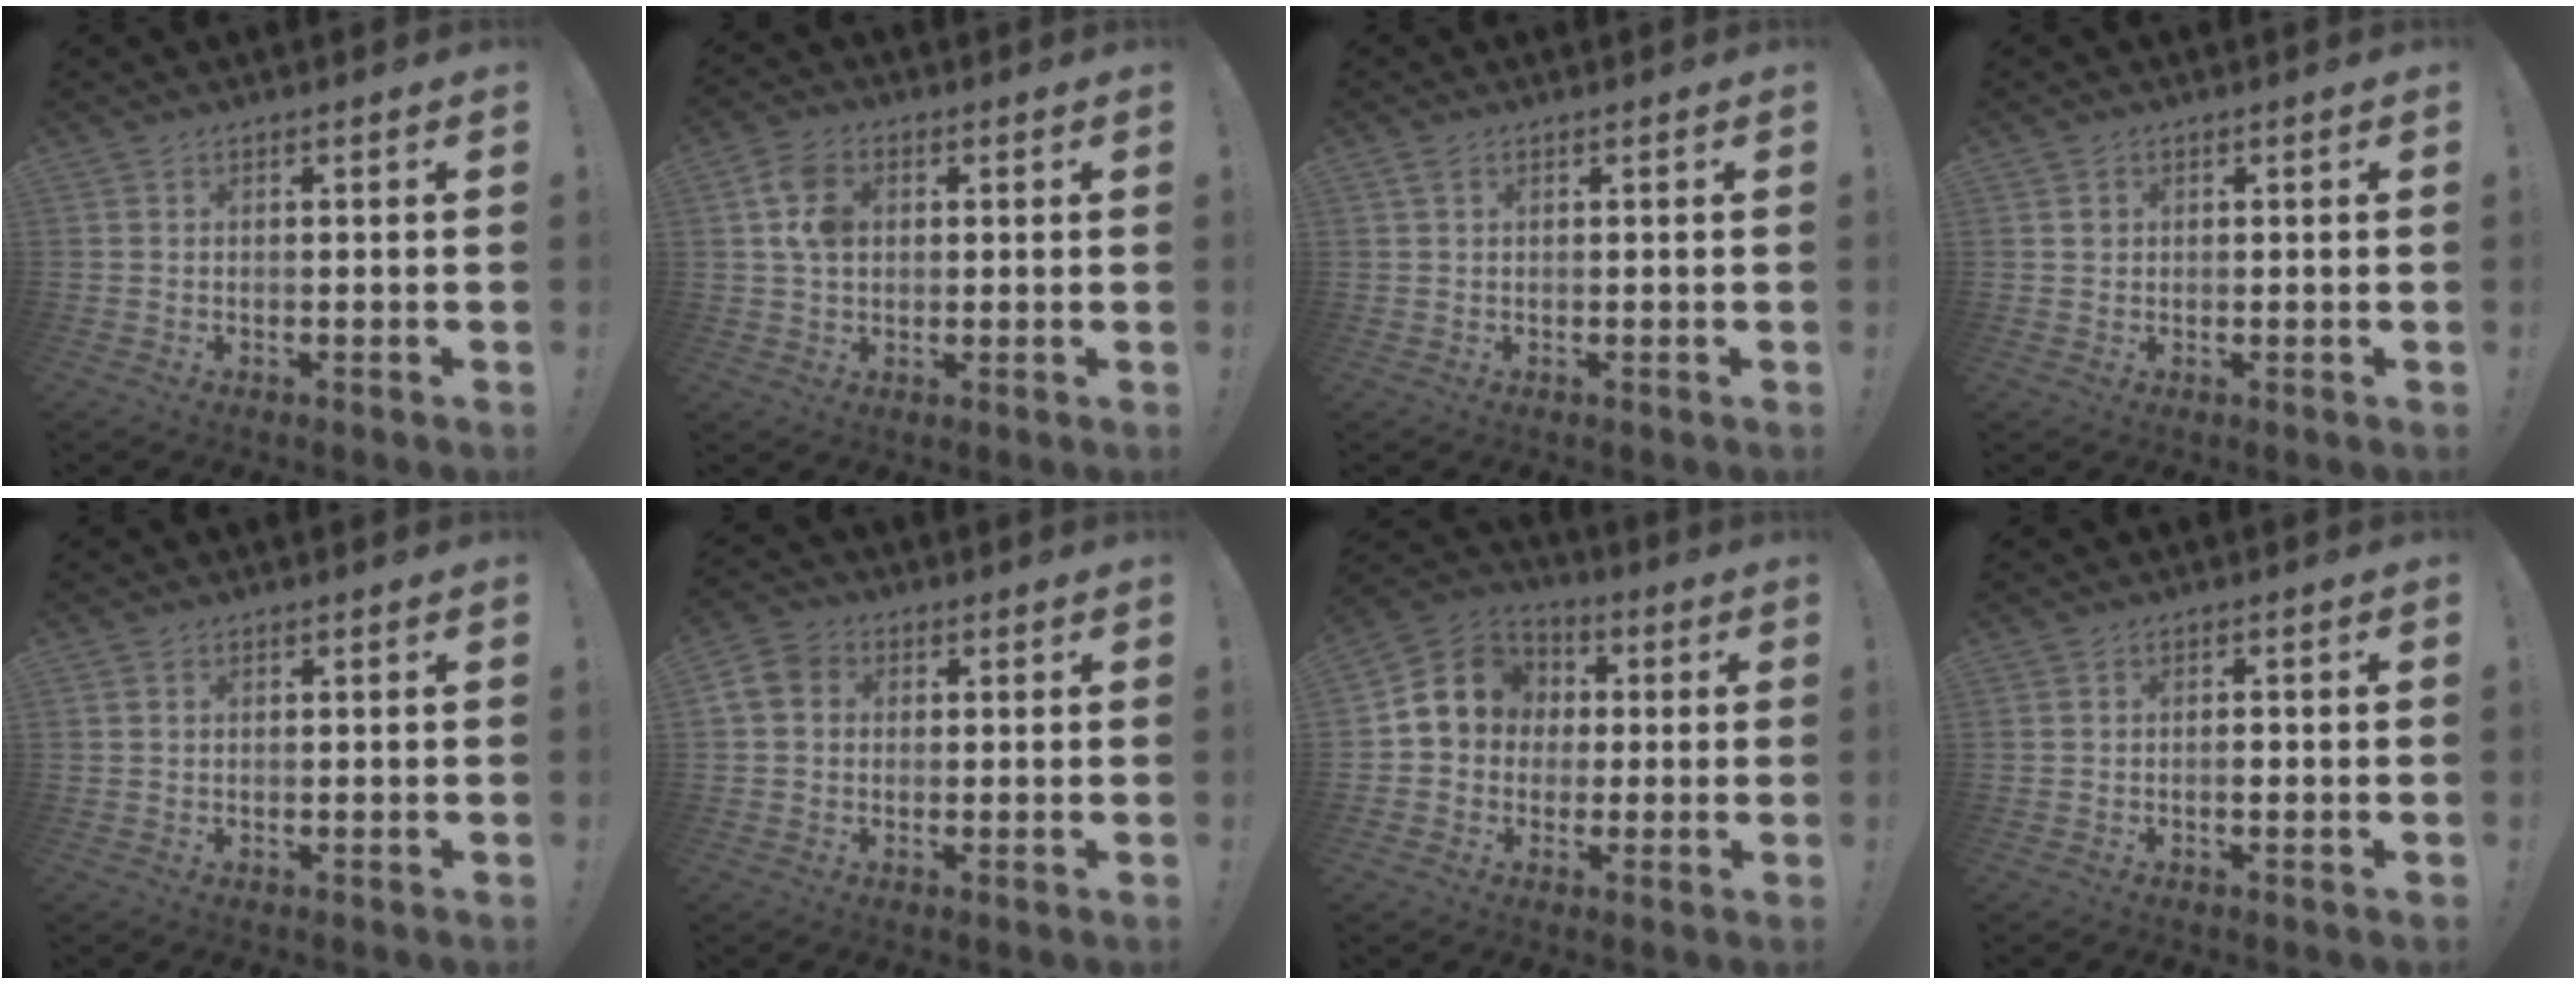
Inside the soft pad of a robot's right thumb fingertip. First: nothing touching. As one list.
[{"total": 8.8, "force": [2.0, 6.5, 5.6], "torque": [-0.108, 0.010, 0.040]}, {"total": 0.7, "force": [0.3, 0.3, 0.5], "torque": [-0.011, 0.001, 0.006]}, {"total": 1.4, "force": [0.5, 1.2, 0.0], "torque": [0.016, -0.003, 0.006]}, {"total": 0.8, "force": [0.3, 0.8, 0.1], "torque": [-0.003, 0.004, 0.006]}, {"total": 6.8, "force": [0.9, 5.8, 3.4], "torque": [-0.066, 0.008, 0.020]}, {"total": 11.6, "force": [1.7, 10.5, 4.6], "torque": [-0.058, 0.007, 0.040]}, {"total": 1.4, "force": [-0.7, 0.7, 1.0], "torque": [-0.015, 0.002, -0.013]}]